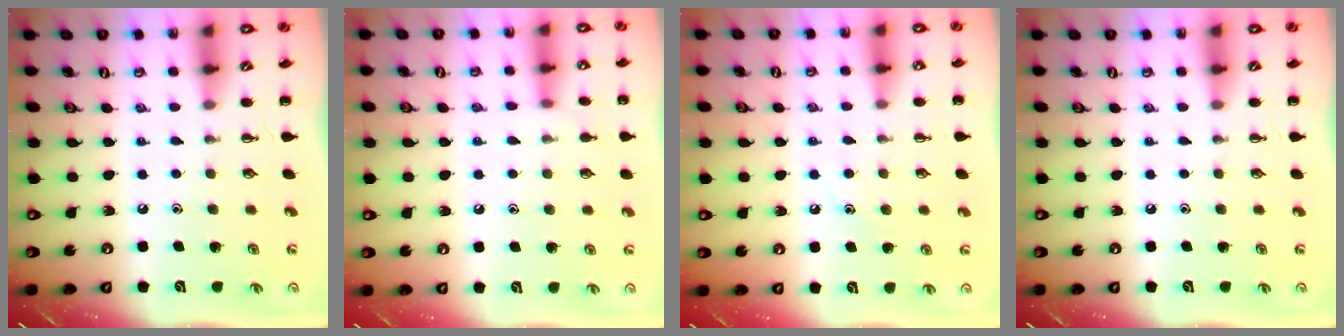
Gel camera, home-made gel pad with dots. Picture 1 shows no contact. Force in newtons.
{"total": 5.5, "press": 5.1, "slide": 2.1}
{"total": 7.3, "press": 7.2, "slide": 1.6}
{"total": 0.0}